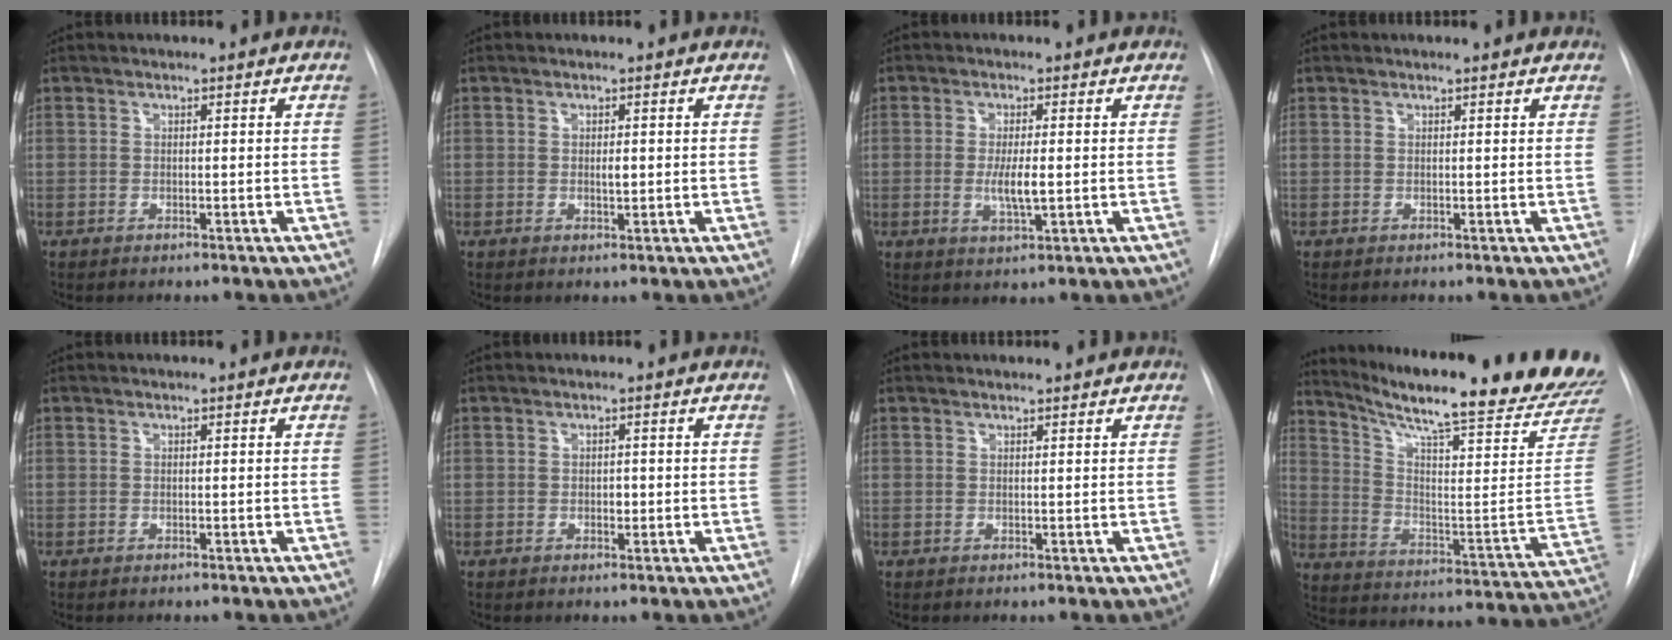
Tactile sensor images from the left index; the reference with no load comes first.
{"total": 1.0, "force": [0.1, 0.4, 0.9], "torque": [-0.015, -0.004, 0.003]}
{"total": 4.0, "force": [-0.2, 0.8, 3.9], "torque": [-0.075, -0.008, -0.002]}
{"total": 1.7, "force": [1.7, 0.0, 0.3], "torque": [-0.013, 0.006, 0.018]}
{"total": 0.0}
{"total": 0.9, "force": [-0.1, 0.6, 0.6], "torque": [-0.009, -0.001, -0.002]}
{"total": 2.2, "force": [2.2, 0.2, 0.3], "torque": [-0.010, 0.012, 0.029]}
{"total": 27.9, "force": [23.8, 1.4, 14.5], "torque": [-0.232, -0.091, 0.316]}